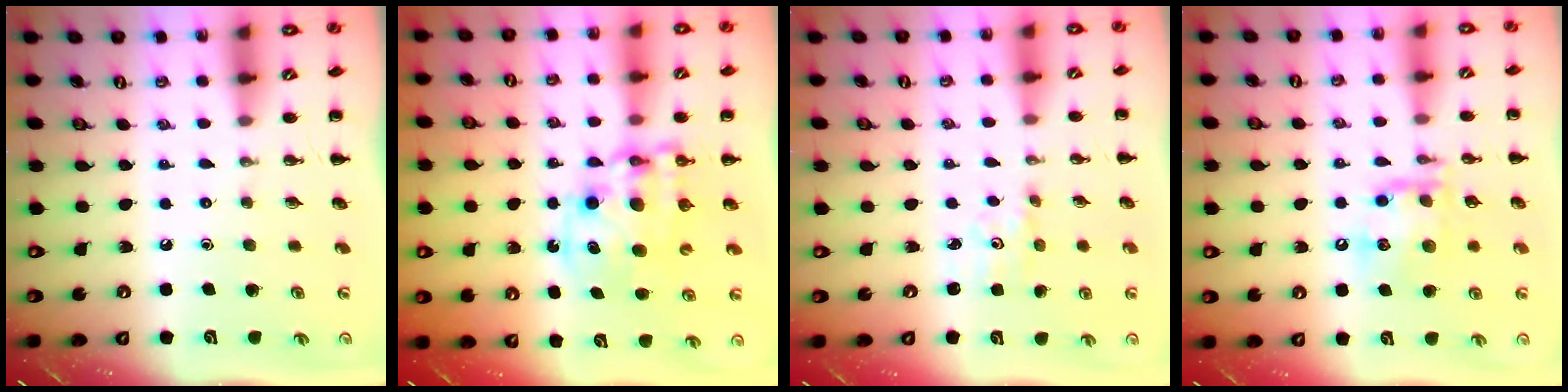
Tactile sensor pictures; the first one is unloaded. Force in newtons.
{"total": 11.2, "press": 10.9, "slide": 2.6}
{"total": 2.1, "press": 2.0, "slide": 0.6}
{"total": 15.0, "press": 14.8, "slide": 2.2}